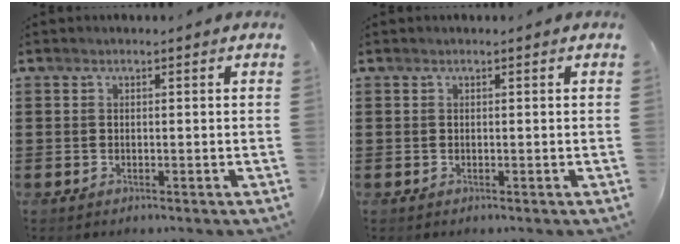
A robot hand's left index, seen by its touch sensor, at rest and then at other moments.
{"total": 0.0}